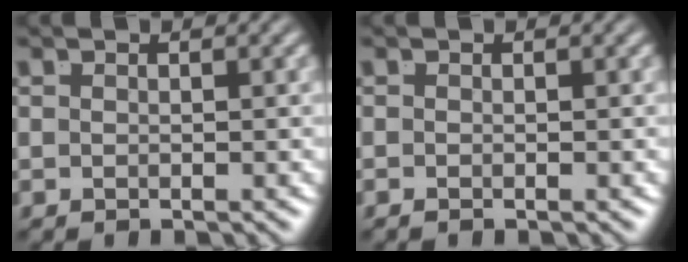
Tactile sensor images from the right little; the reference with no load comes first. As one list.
[{"total": 0.6, "force": [-0.5, -0.3, 0.1], "torque": [-0.001, -0.005, -0.006]}]